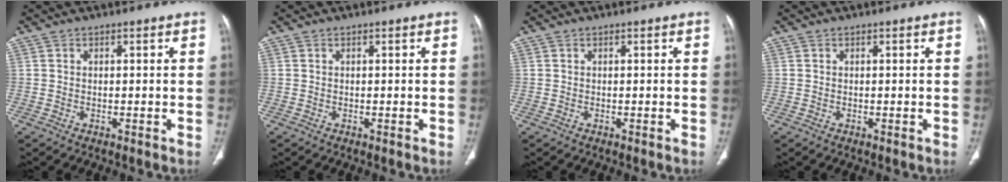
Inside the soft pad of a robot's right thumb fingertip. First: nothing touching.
{"total": 0.0}
{"total": 0.0}
{"total": 0.0}